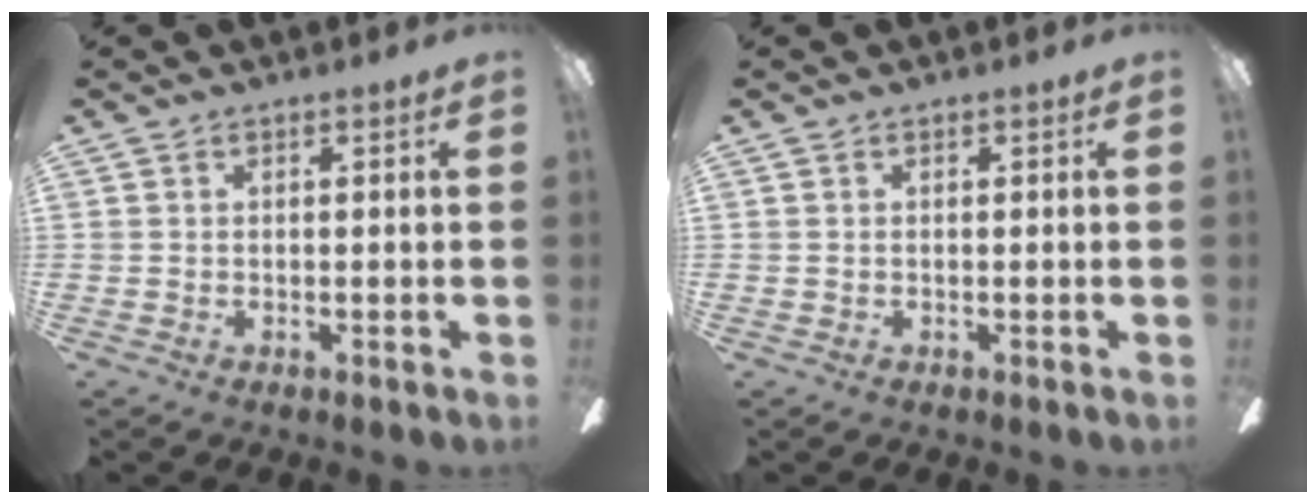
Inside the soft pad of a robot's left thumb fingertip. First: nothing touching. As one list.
[{"total": 0.0}]